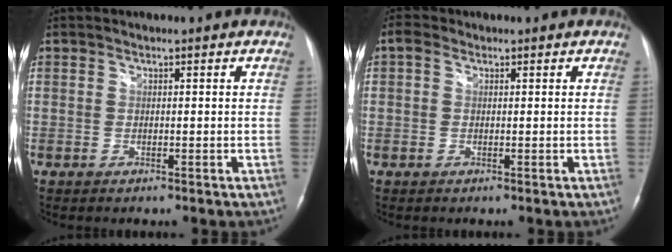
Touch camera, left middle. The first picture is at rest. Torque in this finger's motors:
{"motor_torque": [0.80, -0.78, 0.23, 0.03]}